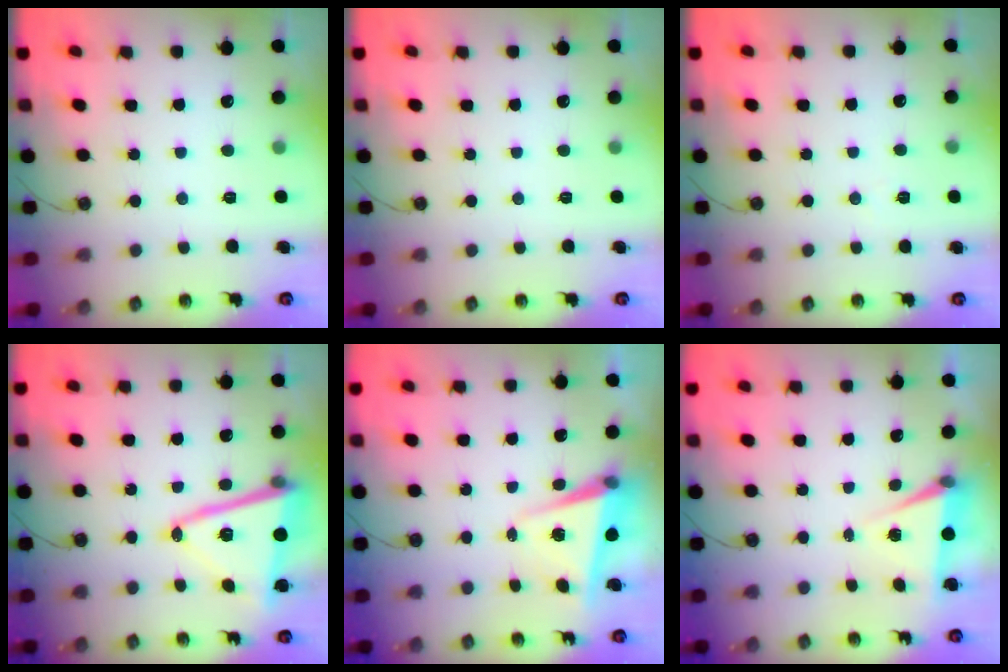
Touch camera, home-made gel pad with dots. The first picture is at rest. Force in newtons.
{"total": 0.0}
{"total": 5.6, "press": 3.4, "slide": 4.5}
{"total": 14.3, "press": 14.1, "slide": 2.3}
{"total": 5.6, "press": 5.3, "slide": 1.8}
{"total": 5.2, "press": 2.7, "slide": 4.5}